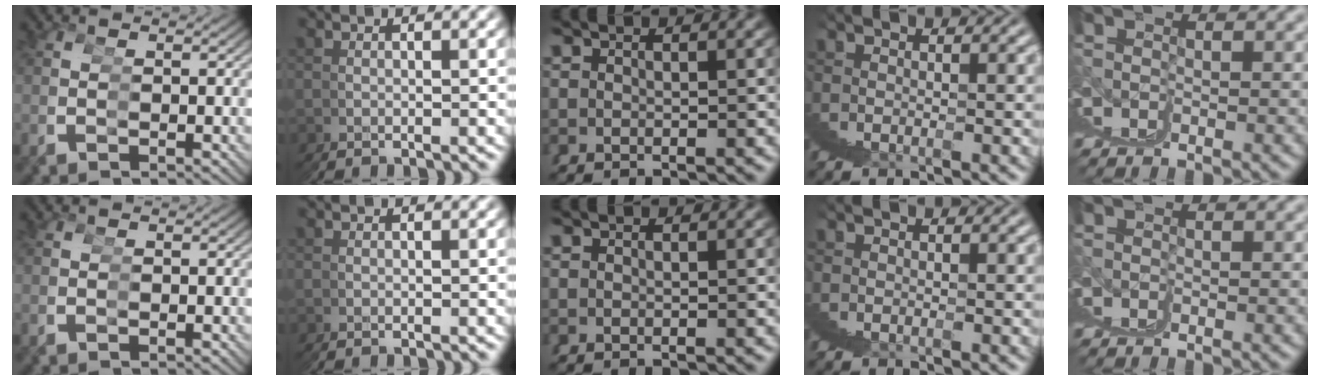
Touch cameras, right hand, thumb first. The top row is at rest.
{}